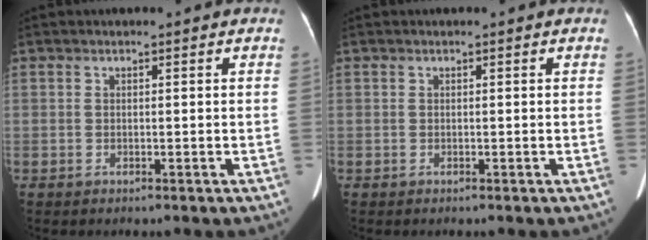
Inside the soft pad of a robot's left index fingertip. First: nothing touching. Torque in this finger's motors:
{"motor_torque": [0.02, 0.02, 0.00, 0.01]}